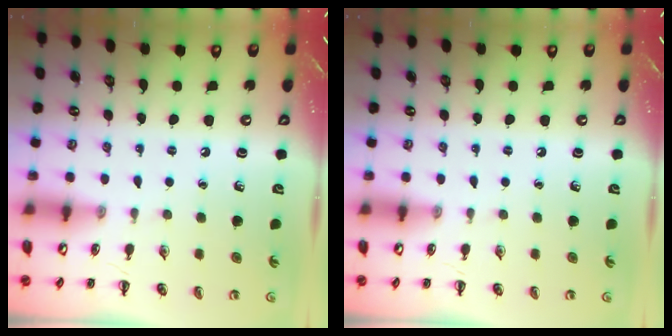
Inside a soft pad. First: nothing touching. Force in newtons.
{"total": 0.0}